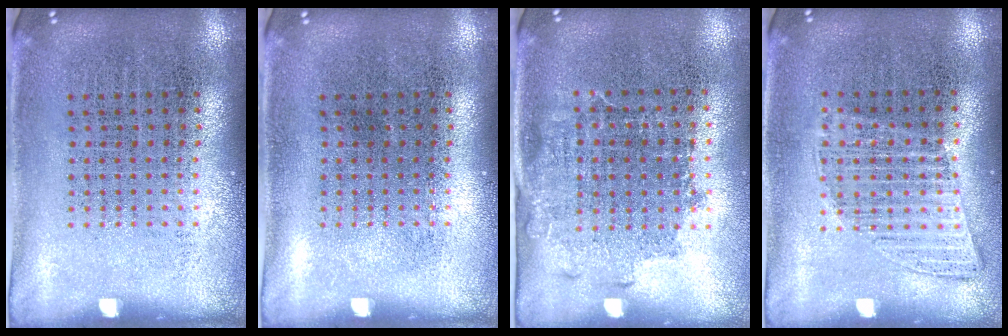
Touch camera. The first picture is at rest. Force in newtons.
{"total": 0.0}
{"total": 1.3, "press": 1.1, "slide": 0.8}
{"total": 1.0, "press": 1.0, "slide": 0.3}